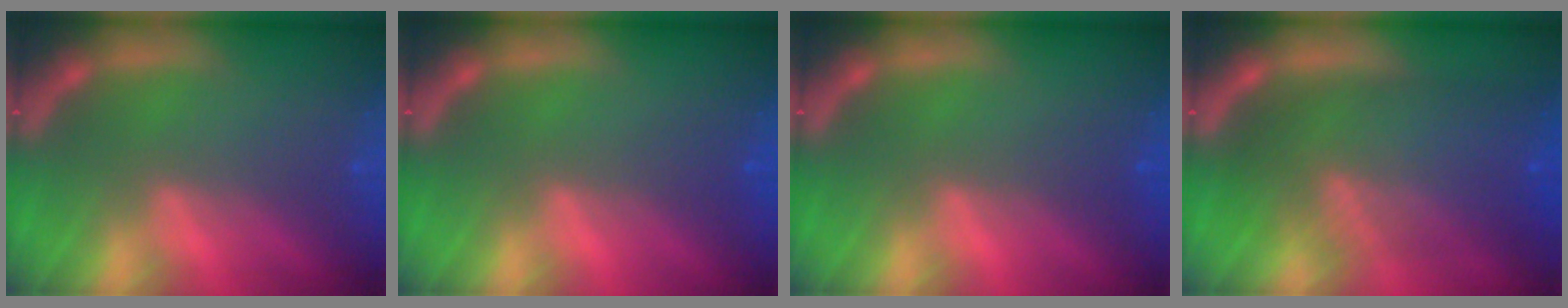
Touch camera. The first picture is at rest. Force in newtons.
{"total": 1.0}
{"total": 1.0}
{"total": 9.6}